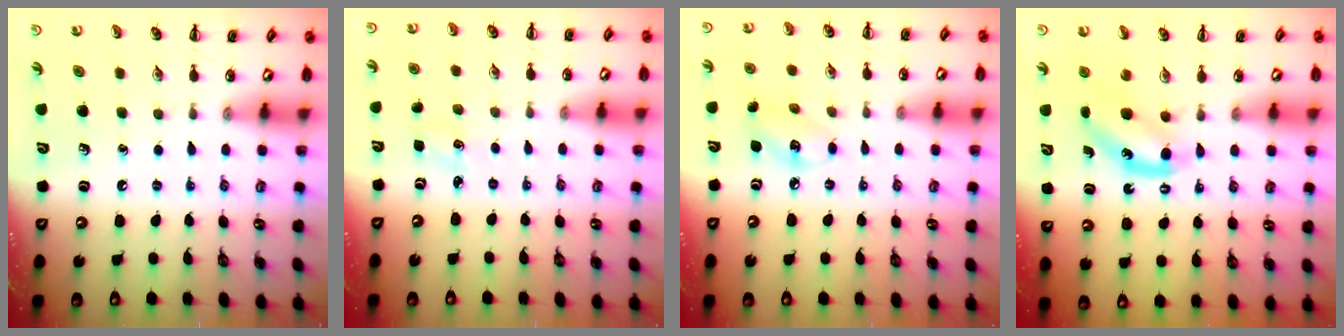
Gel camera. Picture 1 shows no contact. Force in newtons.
{"total": 1.4, "press": 1.3, "slide": 0.4}
{"total": 5.5, "press": 5.5, "slide": 0.4}
{"total": 5.4, "press": 5.3, "slide": 0.8}